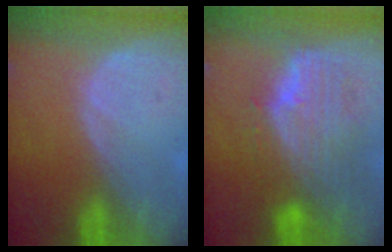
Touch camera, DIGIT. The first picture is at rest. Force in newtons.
{"total": 10.2, "press": 8.9, "slide": 4.9}